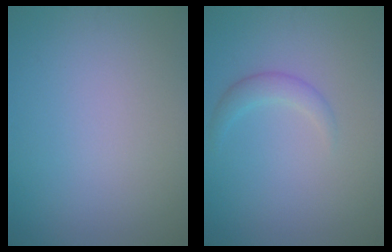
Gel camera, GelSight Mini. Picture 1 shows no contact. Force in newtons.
{"total": 1.7, "press": 1.7, "slide": 0.1}